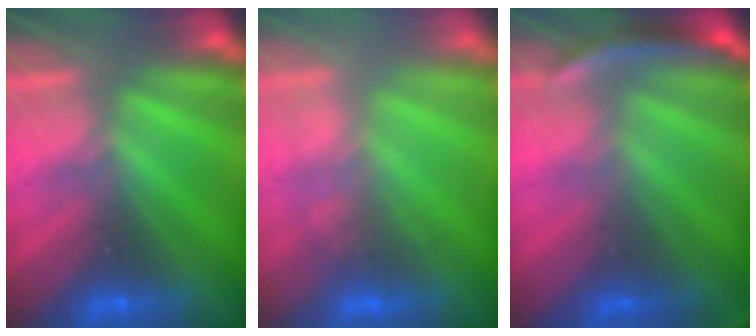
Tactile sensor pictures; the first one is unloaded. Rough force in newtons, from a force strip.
{"total": 2.7}
{"total": 2.8}